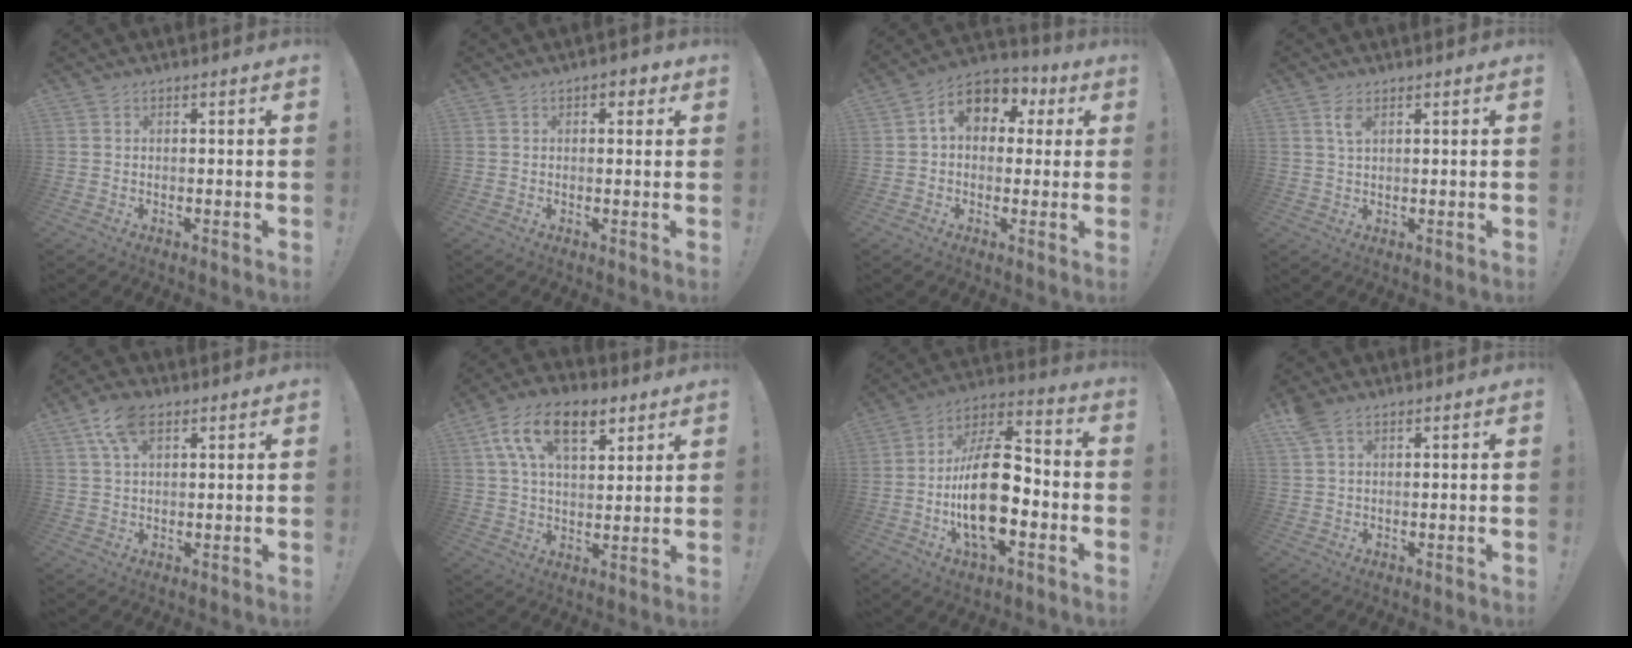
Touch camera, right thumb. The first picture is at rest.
{"total": 2.8, "force": [0.8, 1.9, 1.9], "torque": [-0.015, 0.001, 0.010]}
{"total": 11.0, "force": [2.9, 8.1, 6.9], "torque": [-0.101, 0.004, 0.058]}
{"total": 3.2, "force": [1.5, 1.3, 2.5], "torque": [-0.040, -0.005, 0.024]}
{"total": 8.1, "force": [4.0, 4.0, 5.8], "torque": [-0.102, -0.003, 0.077]}
{"total": 16.2, "force": [7.9, 8.6, 11.2], "torque": [-0.181, -0.018, 0.141]}
{"total": 21.0, "force": [-4.5, 10.4, 17.7], "torque": [-0.325, 0.017, -0.074]}
{"total": 4.1, "force": [2.4, 2.3, 2.4], "torque": [-0.054, -0.002, 0.049]}